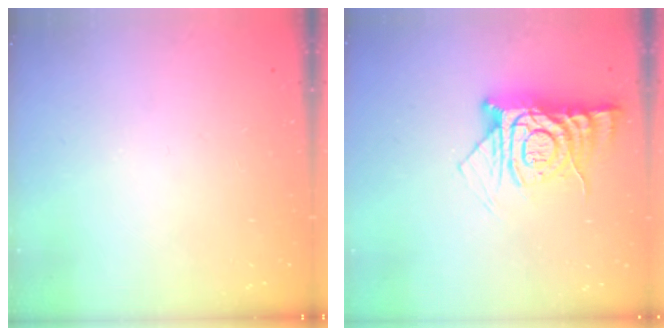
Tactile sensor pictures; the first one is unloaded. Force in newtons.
{"total": 12.8, "press": 12.8, "slide": 1.0}